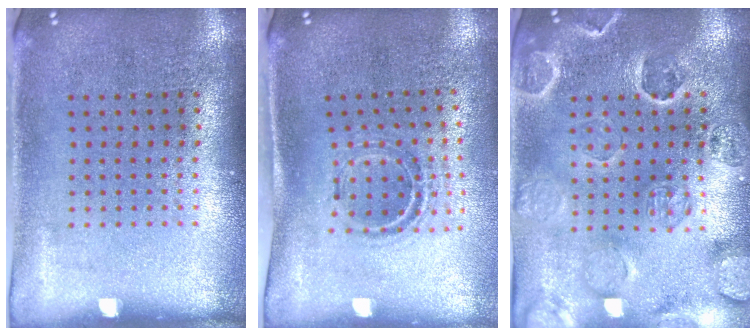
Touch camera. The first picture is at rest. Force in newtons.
{"total": 0.9, "press": 0.9, "slide": 0.3}
{"total": 2.7, "press": 2.7, "slide": 0.5}